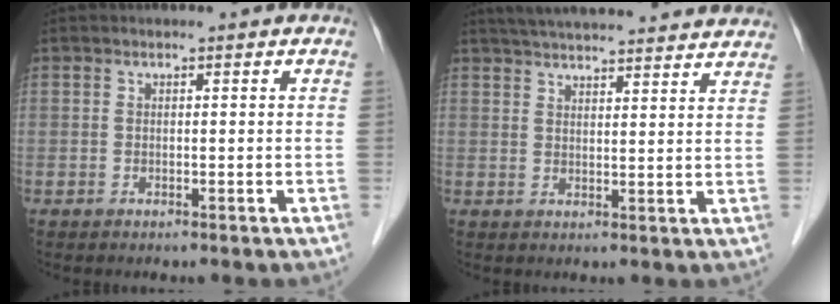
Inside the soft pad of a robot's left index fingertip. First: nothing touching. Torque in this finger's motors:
{"motor_torque": [-0.03, -0.86, 0.39, 0.09]}